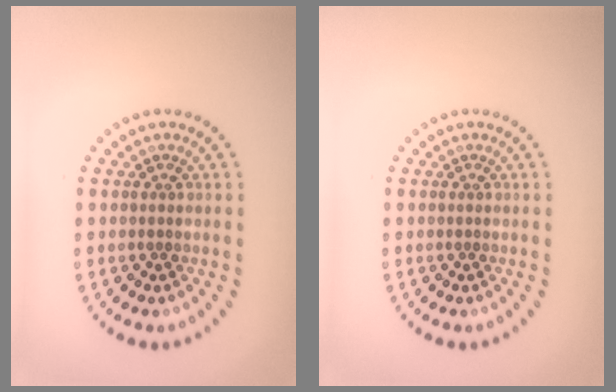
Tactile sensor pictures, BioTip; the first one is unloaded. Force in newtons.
{"total": 0.0}